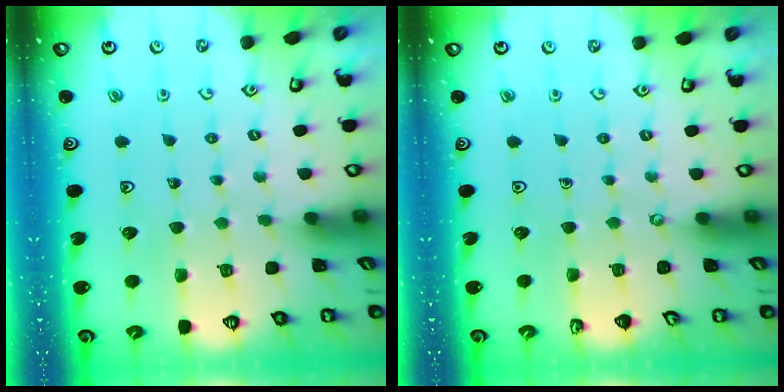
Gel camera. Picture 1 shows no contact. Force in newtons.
{"total": 0.0}